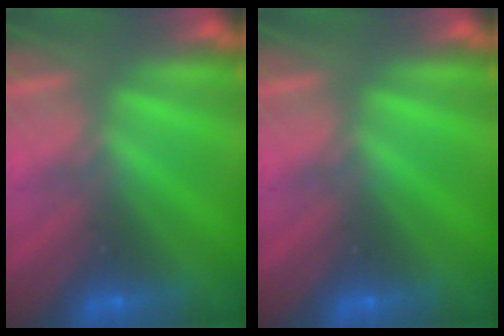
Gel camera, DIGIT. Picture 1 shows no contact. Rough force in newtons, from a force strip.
{"total": 0.0}